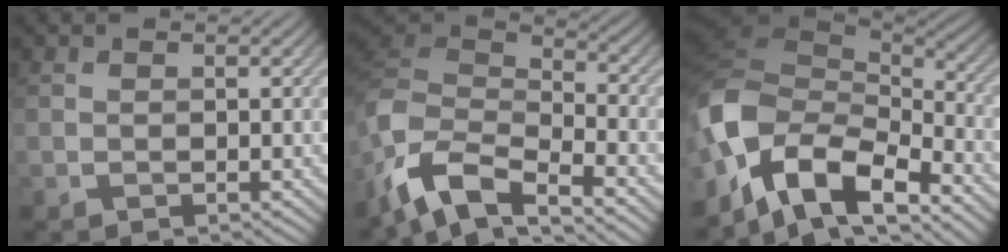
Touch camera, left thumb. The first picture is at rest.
{"total": 9.6, "force": [-6.6, 3.7, 5.9], "torque": [-0.138, -0.010, -0.134]}
{"total": 14.1, "force": [-5.5, 7.9, 10.2], "torque": [-0.250, -0.012, -0.102]}